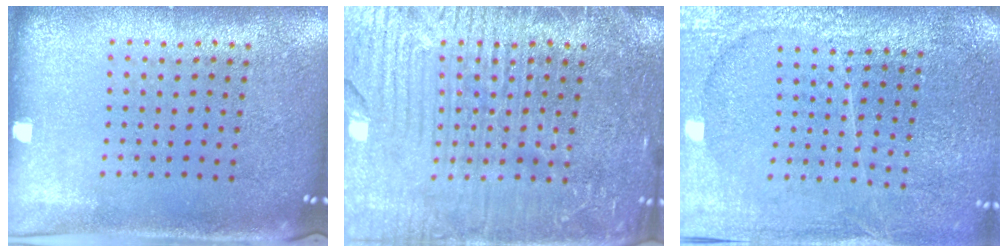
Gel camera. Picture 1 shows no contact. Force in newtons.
{"total": 7.2, "press": 7.2, "slide": 0.9}
{"total": 3.6, "press": 3.3, "slide": 1.6}